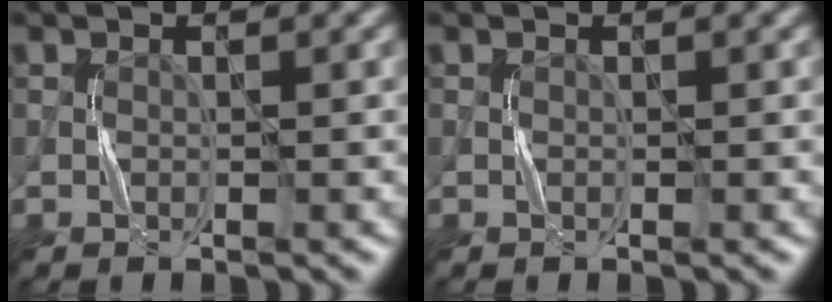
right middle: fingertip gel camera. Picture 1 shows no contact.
{"total": 0.0}